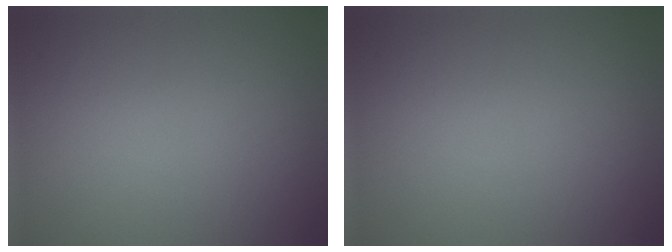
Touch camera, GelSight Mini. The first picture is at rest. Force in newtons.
{"total": 0.0}